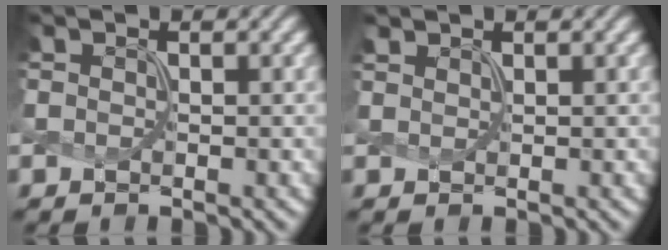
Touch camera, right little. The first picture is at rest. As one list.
[{"total": 0.9, "force": [0.9, 0.2, 0.1], "torque": [-0.006, 0.002, 0.021]}]